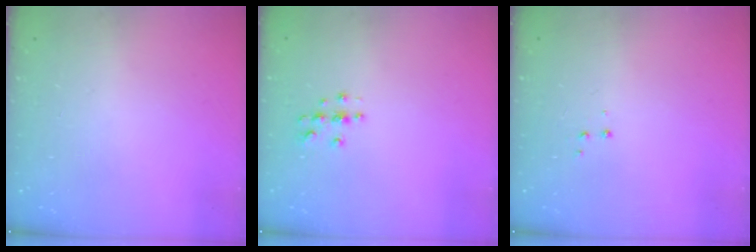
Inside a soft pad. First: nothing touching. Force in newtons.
{"total": 4.0, "press": 4.0, "slide": 0.5}
{"total": 3.4, "press": 3.3, "slide": 0.6}